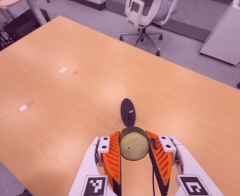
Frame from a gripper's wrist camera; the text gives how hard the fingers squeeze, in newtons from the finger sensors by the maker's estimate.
{"total": 11.2, "left": 10.7, "right": 11.7}